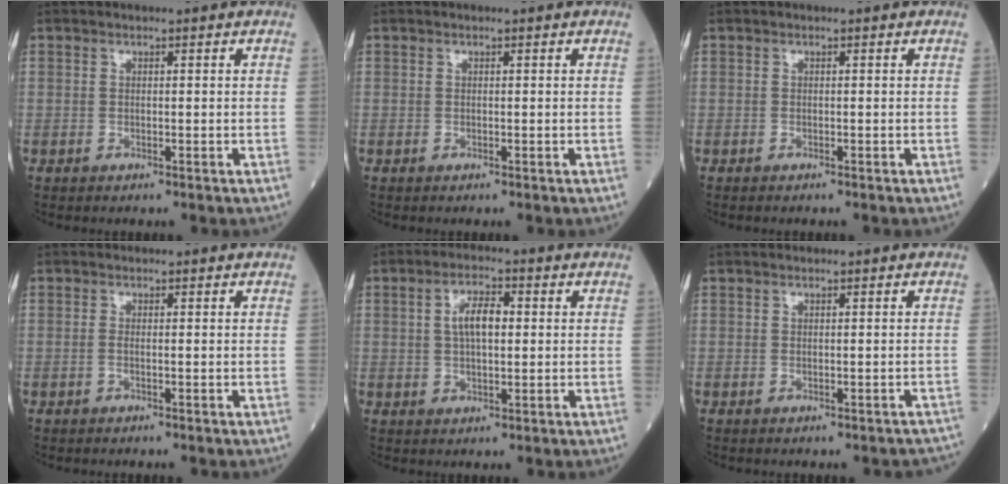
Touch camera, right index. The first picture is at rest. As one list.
[{"total": 0.0}, {"total": 0.6, "force": [-0.5, 0.1, 0.2], "torque": [0.002, 0.000, -0.010]}, {"total": 0.6, "force": [-0.1, 0.1, 0.6], "torque": [-0.013, 0.000, -0.004]}, {"total": 5.3, "force": [0.9, 2.0, 4.9], "torque": [-0.094, 0.011, 0.016]}, {"total": 2.8, "force": [-2.4, 1.2, 0.7], "torque": [0.006, 0.007, -0.023]}]